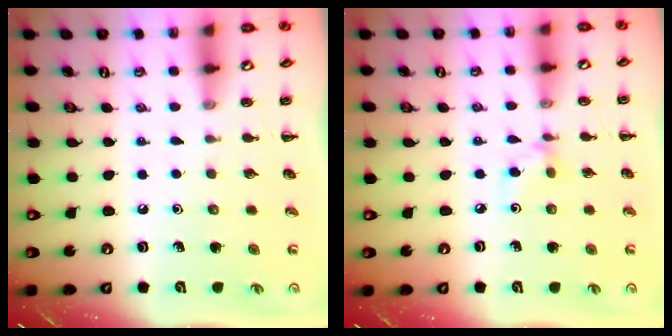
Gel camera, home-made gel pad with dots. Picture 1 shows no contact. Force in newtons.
{"total": 3.4, "press": 3.2, "slide": 1.1}